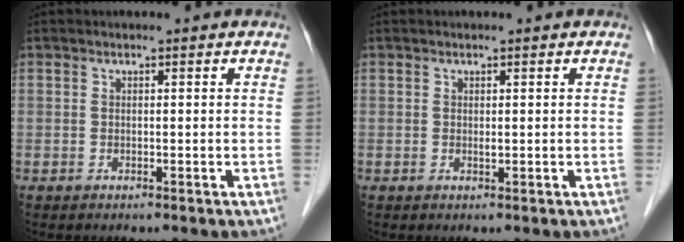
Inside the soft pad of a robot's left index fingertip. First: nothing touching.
{"total": 0.7, "force": [0.4, 0.2, 0.6], "torque": [-0.012, -0.001, 0.006]}